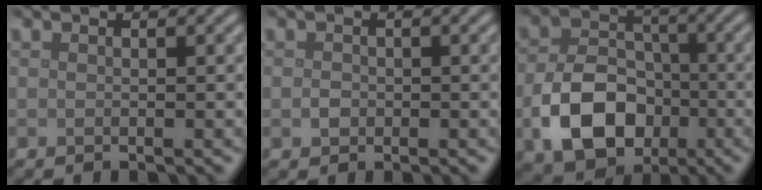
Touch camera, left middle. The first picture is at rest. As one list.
[{"total": 0.9, "force": [-0.2, 0.7, 0.4], "torque": [-0.007, -0.002, -0.006]}, {"total": 8.2, "force": [-2.8, 5.9, 5.0], "torque": [-0.097, -0.008, -0.049]}]